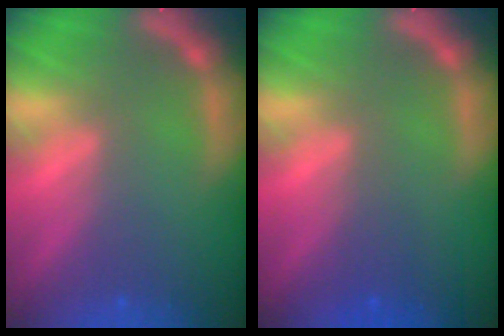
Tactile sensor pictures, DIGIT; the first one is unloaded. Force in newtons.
{"total": 1.5}